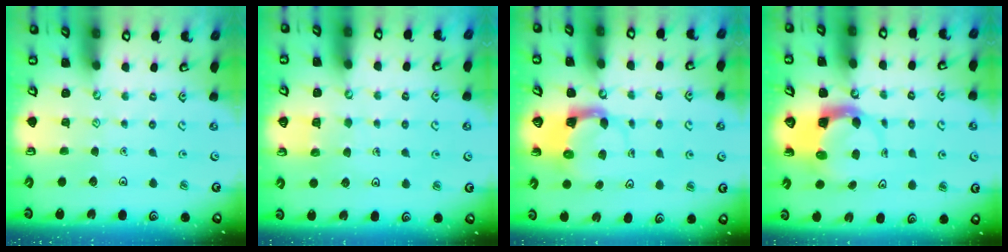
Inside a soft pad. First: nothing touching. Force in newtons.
{"total": 3.7, "press": 3.7, "slide": 0.2}
{"total": 4.0, "press": 3.9, "slide": 0.6}
{"total": 3.9, "press": 3.8, "slide": 0.6}